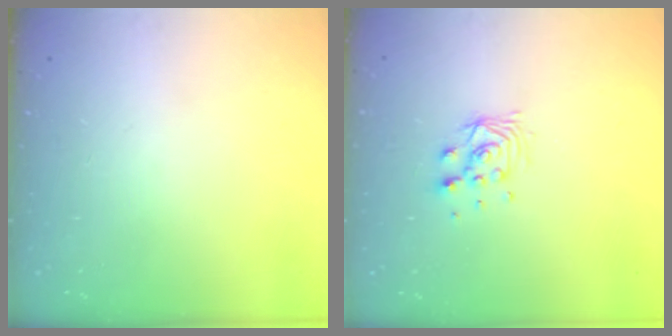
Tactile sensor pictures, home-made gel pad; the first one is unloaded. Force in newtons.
{"total": 7.0, "press": 7.0, "slide": 0.4}